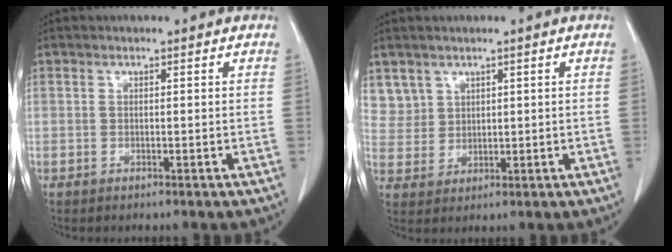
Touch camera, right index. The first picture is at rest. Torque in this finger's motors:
{"motor_torque": [-0.25, 0.33, -0.02, 0.00]}